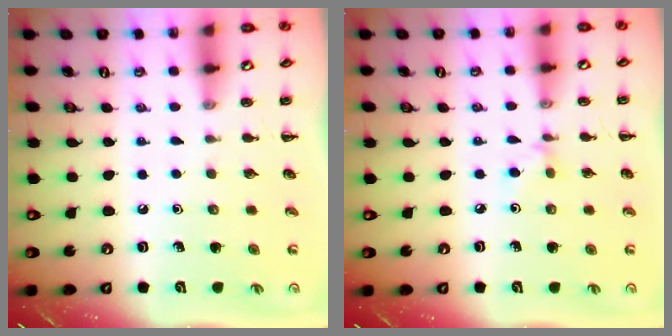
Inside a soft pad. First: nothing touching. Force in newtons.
{"total": 3.2, "press": 2.9, "slide": 1.2}